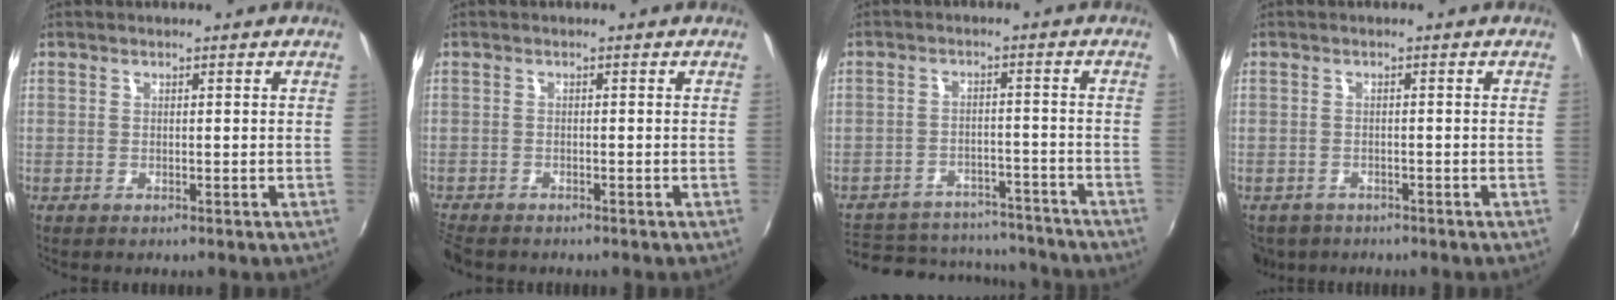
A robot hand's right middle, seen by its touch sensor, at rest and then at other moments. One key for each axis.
{"total": 3.9, "fx": -3.5, "fy": 1.1, "fz": 1.3, "tx": -0.040, "ty": -0.021, "tz": -0.068}
{"total": 17.9, "fx": -14.6, "fy": 8.4, "fz": 6.1, "tx": -0.147, "ty": 0.031, "tz": -0.177}
{"total": 5.0, "fx": -3.3, "fy": 3.3, "fz": 1.7, "tx": -0.047, "ty": -0.013, "tz": -0.051}